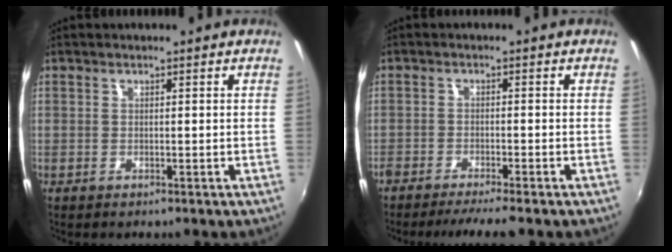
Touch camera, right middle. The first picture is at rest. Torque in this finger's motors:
{"motor_torque": [0.15, -0.13, 0.09, 0.02]}